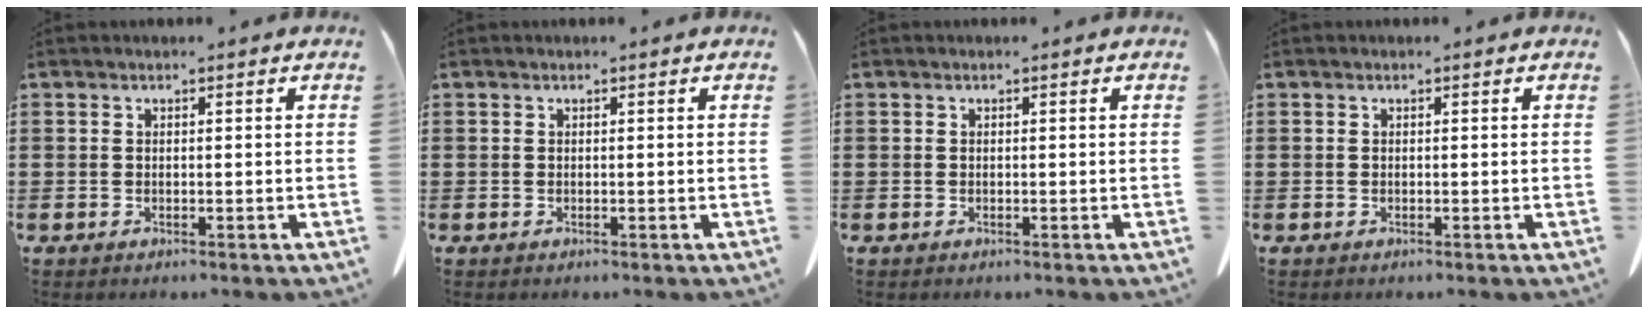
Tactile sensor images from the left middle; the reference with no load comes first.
{"total": 0.0}
{"total": 0.0}
{"total": 0.0}